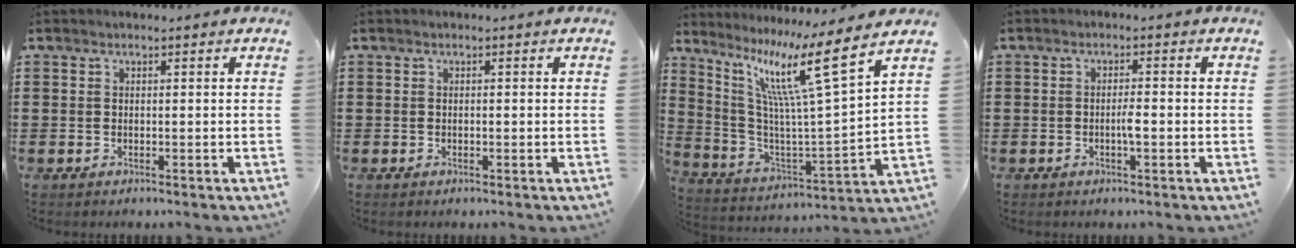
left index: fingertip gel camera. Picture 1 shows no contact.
{"total": 0.0}
{"total": 12.8, "force": [7.8, 0.1, 10.1], "torque": [-0.215, -0.047, 0.114]}
{"total": 2.2, "force": [-0.6, 0.5, 2.1], "torque": [-0.039, 0.003, -0.012]}